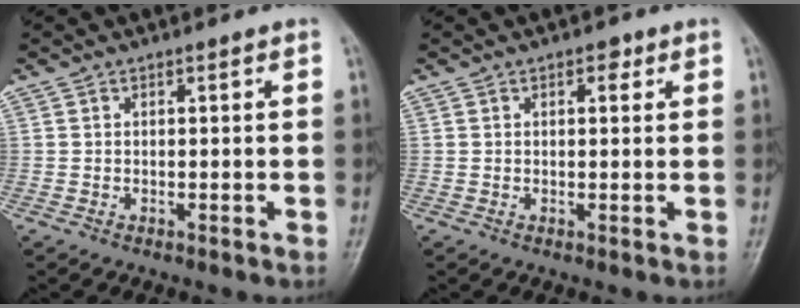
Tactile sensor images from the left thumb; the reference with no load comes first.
{"total": 2.0, "force": [1.0, 1.1, 1.4], "torque": [-0.010, -0.001, 0.011]}